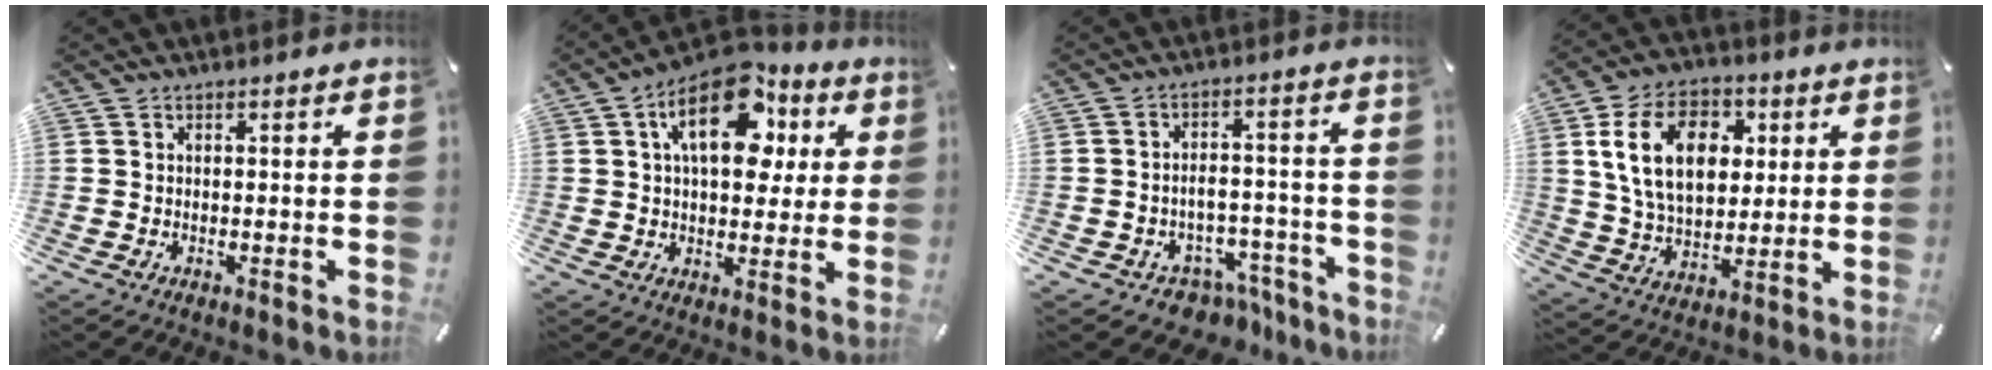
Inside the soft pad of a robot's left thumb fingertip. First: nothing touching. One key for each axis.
{"total": 17.5, "fx": 6.2, "fy": 10.5, "fz": 12.5, "tx": -0.178, "ty": -0.016, "tz": 0.105}
{"total": 6.2, "fx": -3.4, "fy": 4.8, "fz": 1.7, "tx": -0.030, "ty": 0.026, "tz": -0.057}
{"total": 16.5, "fx": 4.1, "fy": 11.4, "fz": 11.2, "tx": -0.211, "ty": 0.010, "tz": 0.069}